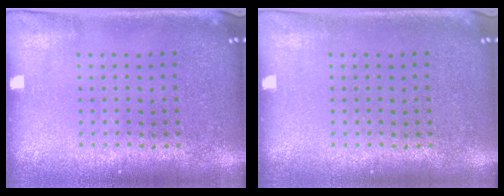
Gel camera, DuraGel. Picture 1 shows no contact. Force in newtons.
{"total": 0.0}